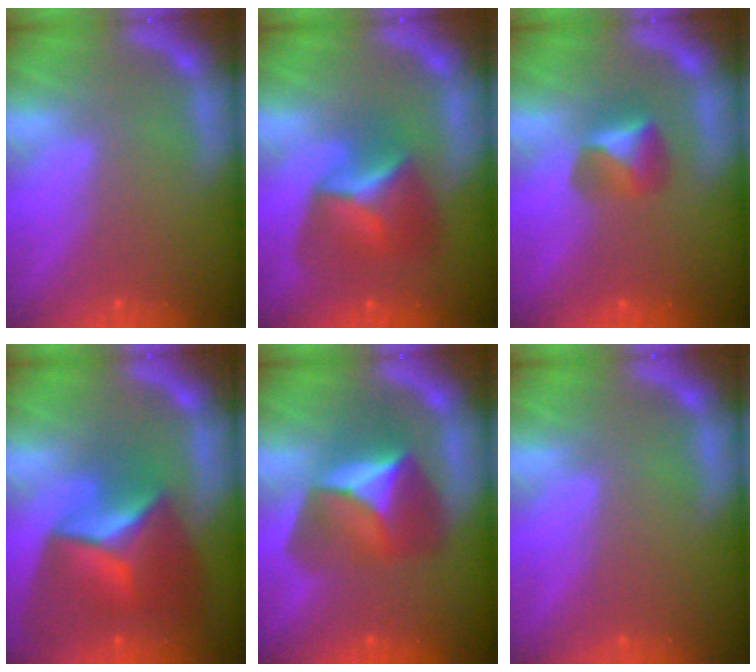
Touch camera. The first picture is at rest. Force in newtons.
{"total": 5.9}
{"total": 2.9}
{"total": 9.4}
{"total": 6.9}
{"total": 0.0}